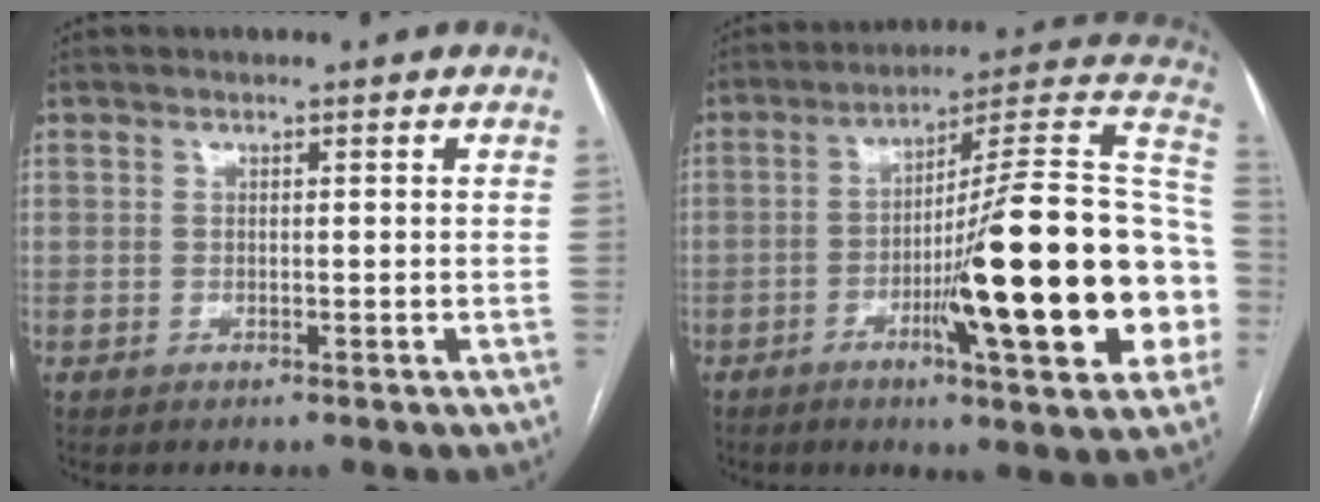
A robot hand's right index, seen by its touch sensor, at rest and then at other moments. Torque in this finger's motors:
{"motor_torque": [1.51, -0.63, 1.05, 0.21]}